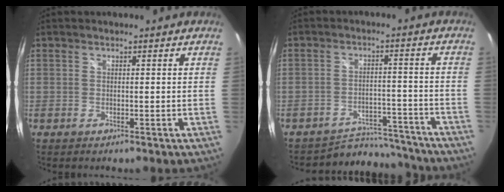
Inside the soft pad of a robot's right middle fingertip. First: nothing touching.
{"total": 9.8, "force": [-9.4, 2.8, 0.4], "torque": [-0.013, 0.025, -0.128]}